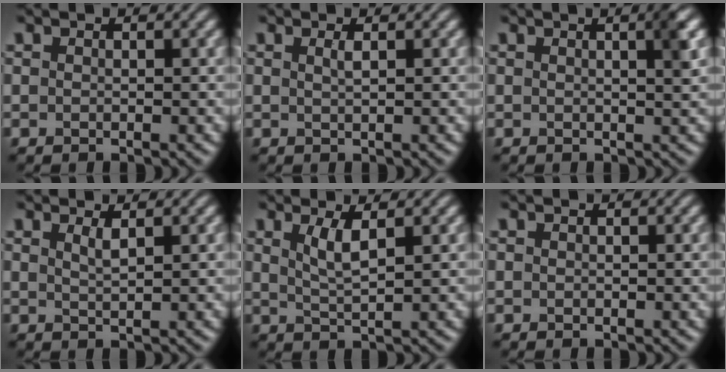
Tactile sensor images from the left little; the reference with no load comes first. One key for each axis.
{"total": 1.0, "fx": 0.4, "fy": 0.3, "fz": 0.9, "tx": -0.011, "ty": 0.003, "tz": 0.005}
{"total": 2.6, "fx": 0.8, "fy": 0.6, "fz": 2.4, "tx": -0.021, "ty": 0.010, "tz": 0.007}
{"total": 1.3, "fx": 0.8, "fy": 0.3, "fz": 1.0, "tx": -0.015, "ty": 0.001, "tz": 0.012}
{"total": 2.5, "fx": 1.1, "fy": 0.6, "fz": 2.2, "tx": -0.044, "ty": -0.004, "tz": 0.022}
{"total": 0.0}